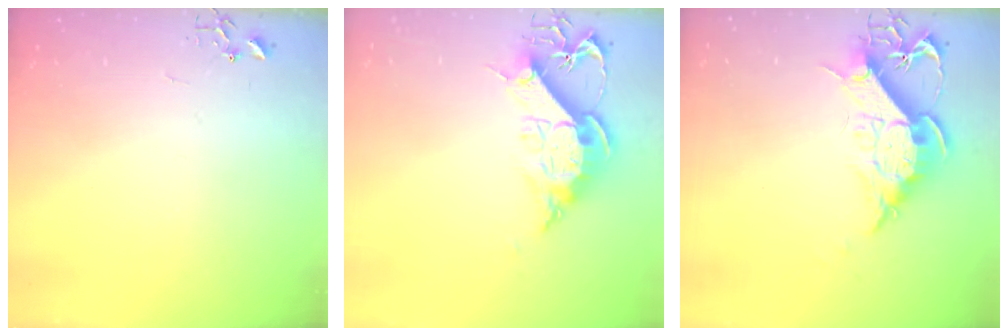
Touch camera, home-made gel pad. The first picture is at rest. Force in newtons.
{"total": 13.0, "press": 13.0, "slide": 1.1}
{"total": 12.6, "press": 12.6, "slide": 1.2}